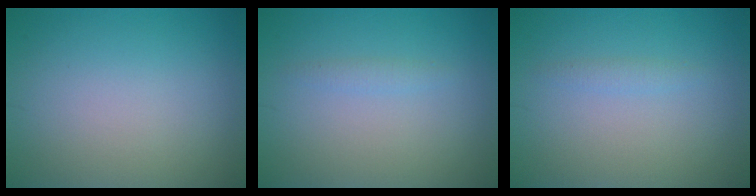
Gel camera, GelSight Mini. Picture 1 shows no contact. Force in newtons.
{"total": 0.8, "press": 0.8, "slide": 0.1}
{"total": 0.8, "press": 0.8, "slide": 0.1}